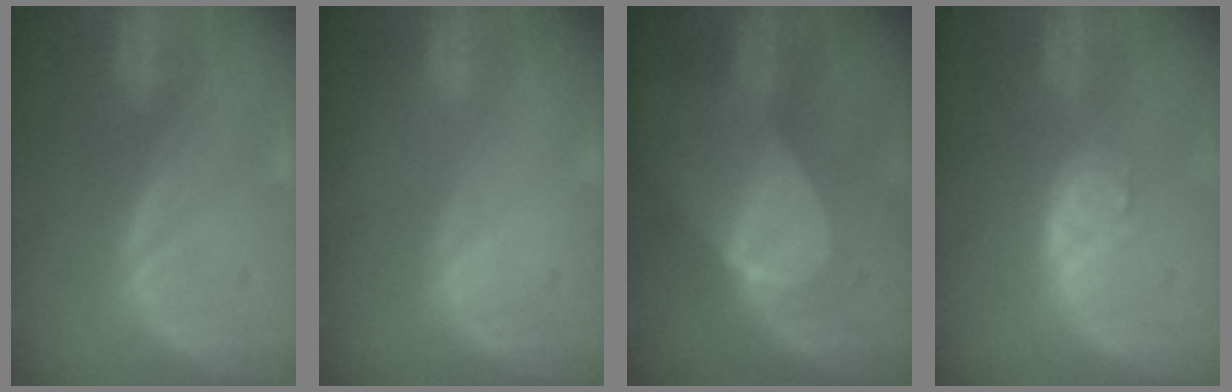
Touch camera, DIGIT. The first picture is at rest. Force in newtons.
{"total": 0.0}
{"total": 7.3, "press": 6.8, "slide": 2.7}
{"total": 4.0, "press": 3.6, "slide": 1.9}